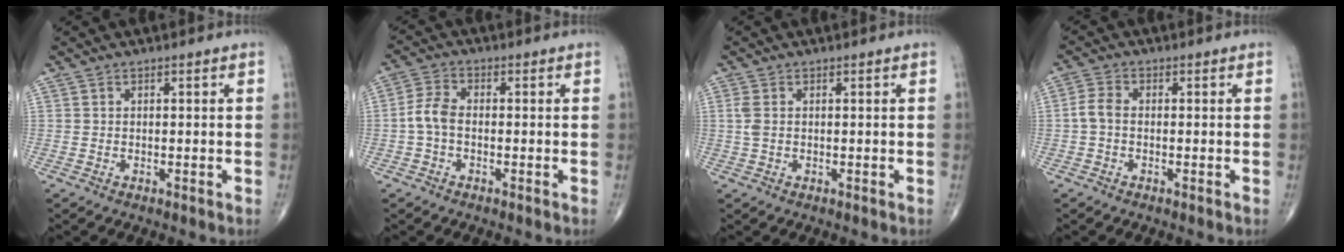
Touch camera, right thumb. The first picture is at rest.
{"total": 4.4, "force": [-0.9, 2.6, 3.4], "torque": [-0.074, 0.014, -0.025]}
{"total": 1.9, "force": [0.2, 1.0, 1.5], "torque": [-0.049, 0.006, 0.006]}
{"total": 3.0, "force": [-0.5, 1.9, 2.3], "torque": [-0.049, 0.007, -0.016]}